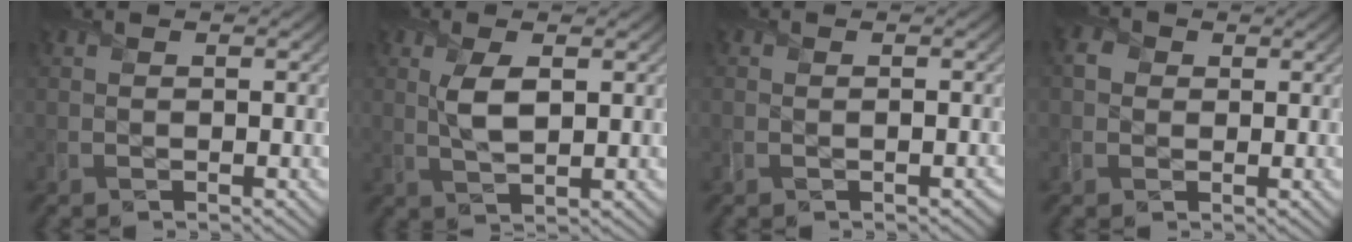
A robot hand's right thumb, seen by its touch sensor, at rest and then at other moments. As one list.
[{"total": 4.0, "force": [1.0, 1.6, 3.5], "torque": [-0.084, 0.000, 0.021]}, {"total": 0.8, "force": [-0.6, 0.4, 0.3], "torque": [-0.003, -0.010, -0.008]}, {"total": 2.2, "force": [0.3, 2.0, 0.9], "torque": [-0.026, 0.005, -0.001]}]